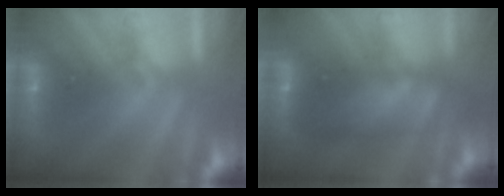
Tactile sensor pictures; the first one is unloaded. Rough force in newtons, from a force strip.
{"total": 8.0}